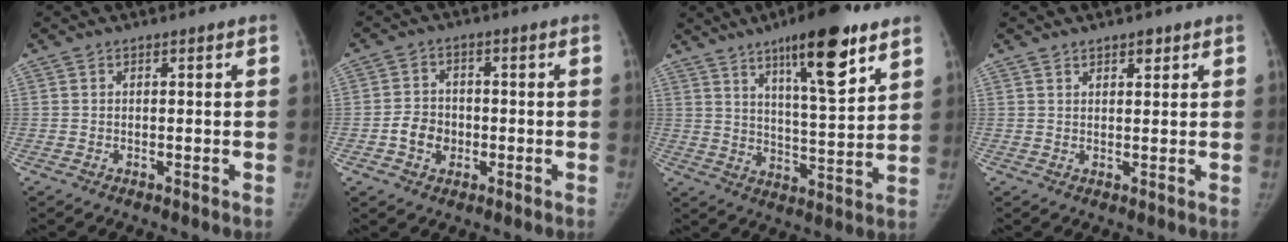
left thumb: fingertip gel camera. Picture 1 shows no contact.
{"total": 5.5, "force": [-1.4, 4.6, 2.7], "torque": [-0.028, 0.014, -0.028]}
{"total": 16.5, "force": [9.7, 3.9, 12.8], "torque": [-0.177, -0.052, 0.153]}
{"total": 2.2, "force": [1.5, 1.0, 1.2], "torque": [-0.008, -0.008, 0.023]}